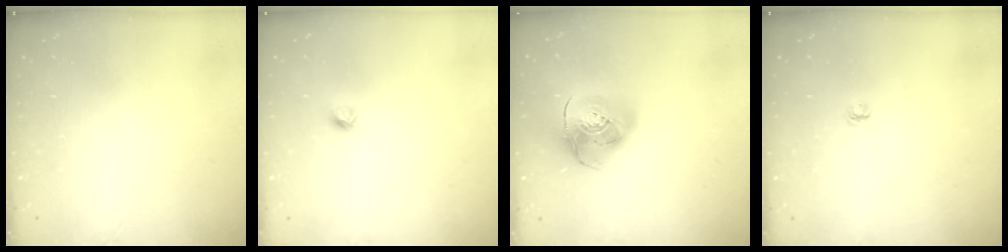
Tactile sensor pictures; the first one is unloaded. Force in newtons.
{"total": 4.1, "press": 4.0, "slide": 0.6}
{"total": 14.0, "press": 13.9, "slide": 1.8}
{"total": 4.1, "press": 4.1, "slide": 0.5}